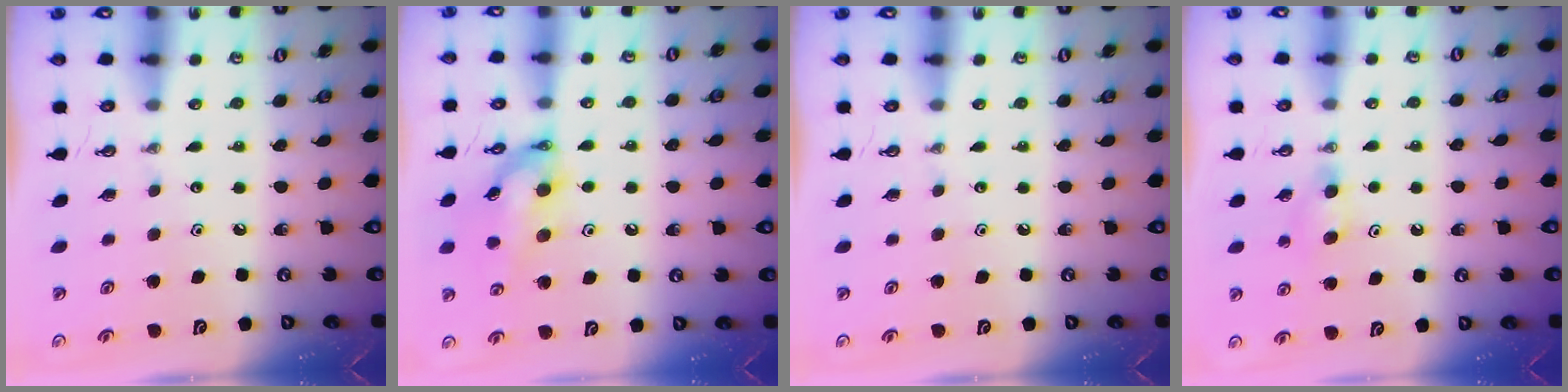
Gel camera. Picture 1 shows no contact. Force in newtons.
{"total": 14.4, "press": 14.4, "slide": 0.9}
{"total": 0.0}
{"total": 3.6, "press": 3.6, "slide": 0.7}